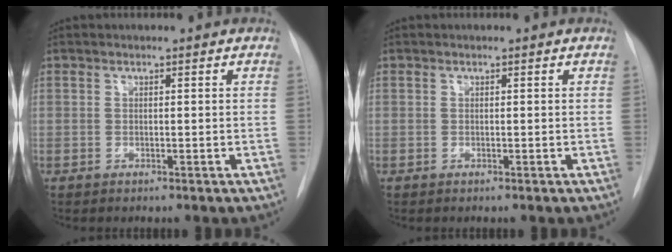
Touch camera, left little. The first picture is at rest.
{"total": 0.0}